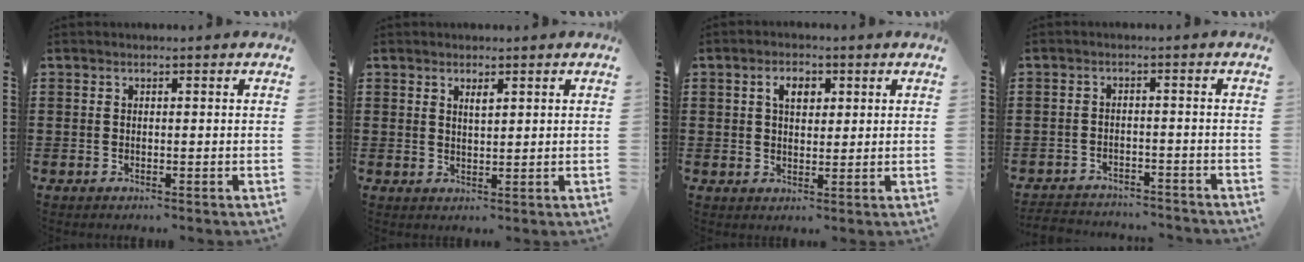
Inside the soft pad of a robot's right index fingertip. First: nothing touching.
{"total": 1.6, "force": [1.1, 0.5, 1.0], "torque": [-0.020, 0.003, 0.019]}
{"total": 3.4, "force": [1.2, 2.2, 2.4], "torque": [-0.047, 0.010, 0.016]}
{"total": 2.8, "force": [-2.8, 0.3, -0.1], "torque": [-0.006, -0.001, -0.061]}